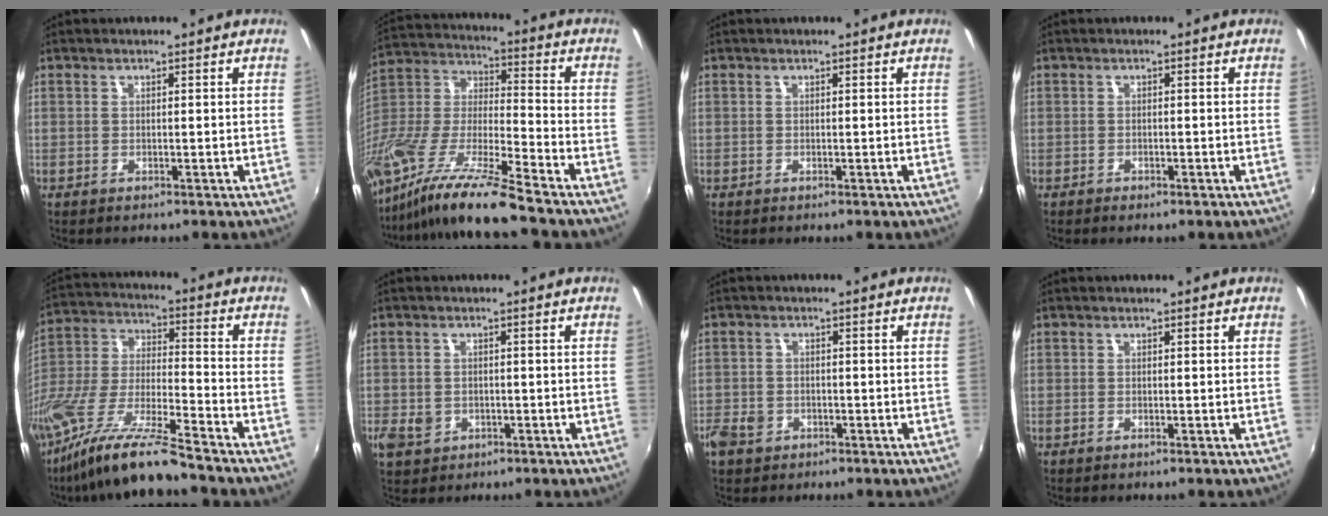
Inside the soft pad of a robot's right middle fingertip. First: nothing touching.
{"total": 20.5, "force": [-15.8, 0.7, 13.0], "torque": [-0.246, -0.036, -0.304]}
{"total": 0.0}
{"total": 1.6, "force": [-1.4, 0.6, 0.4], "torque": [-0.013, -0.010, -0.020]}
{"total": 17.6, "force": [-13.6, 1.2, 11.1], "torque": [-0.229, -0.029, -0.263]}
{"total": 4.8, "force": [-1.6, 4.0, 2.1], "torque": [-0.049, -0.003, -0.026]}
{"total": 5.1, "force": [-2.7, 3.7, 2.1], "torque": [-0.054, -0.003, -0.048]}
{"total": 0.0}